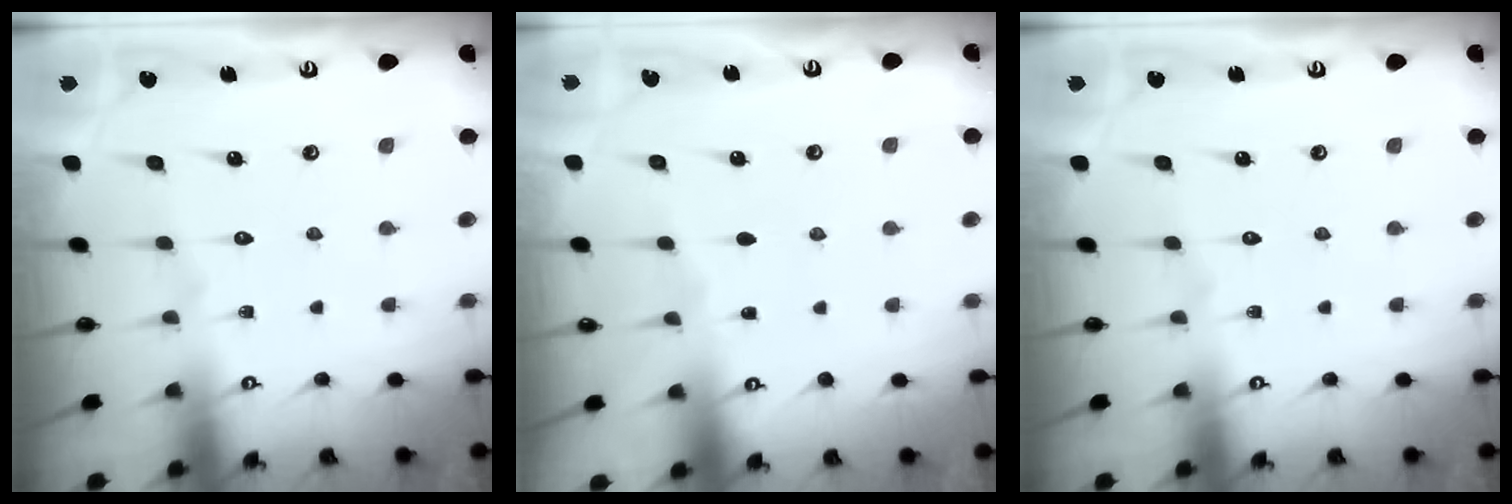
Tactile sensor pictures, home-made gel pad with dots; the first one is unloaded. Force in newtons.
{"total": 0.0}
{"total": 0.0}